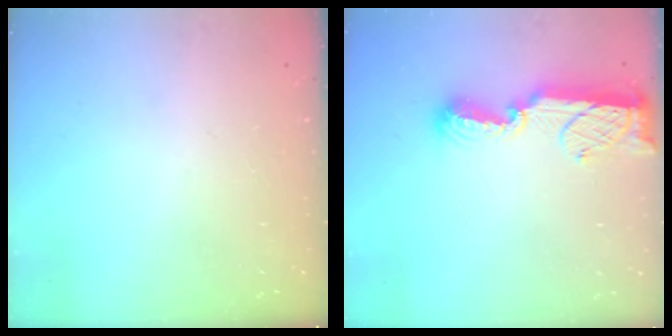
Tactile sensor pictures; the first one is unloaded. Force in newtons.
{"total": 12.8, "press": 11.4, "slide": 5.9}